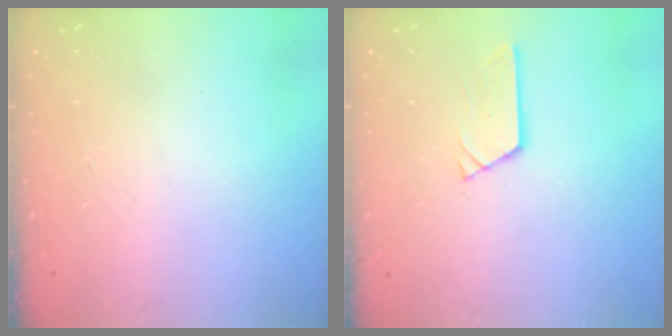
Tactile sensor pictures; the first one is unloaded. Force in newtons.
{"total": 2.9, "press": 2.9, "slide": 0.3}